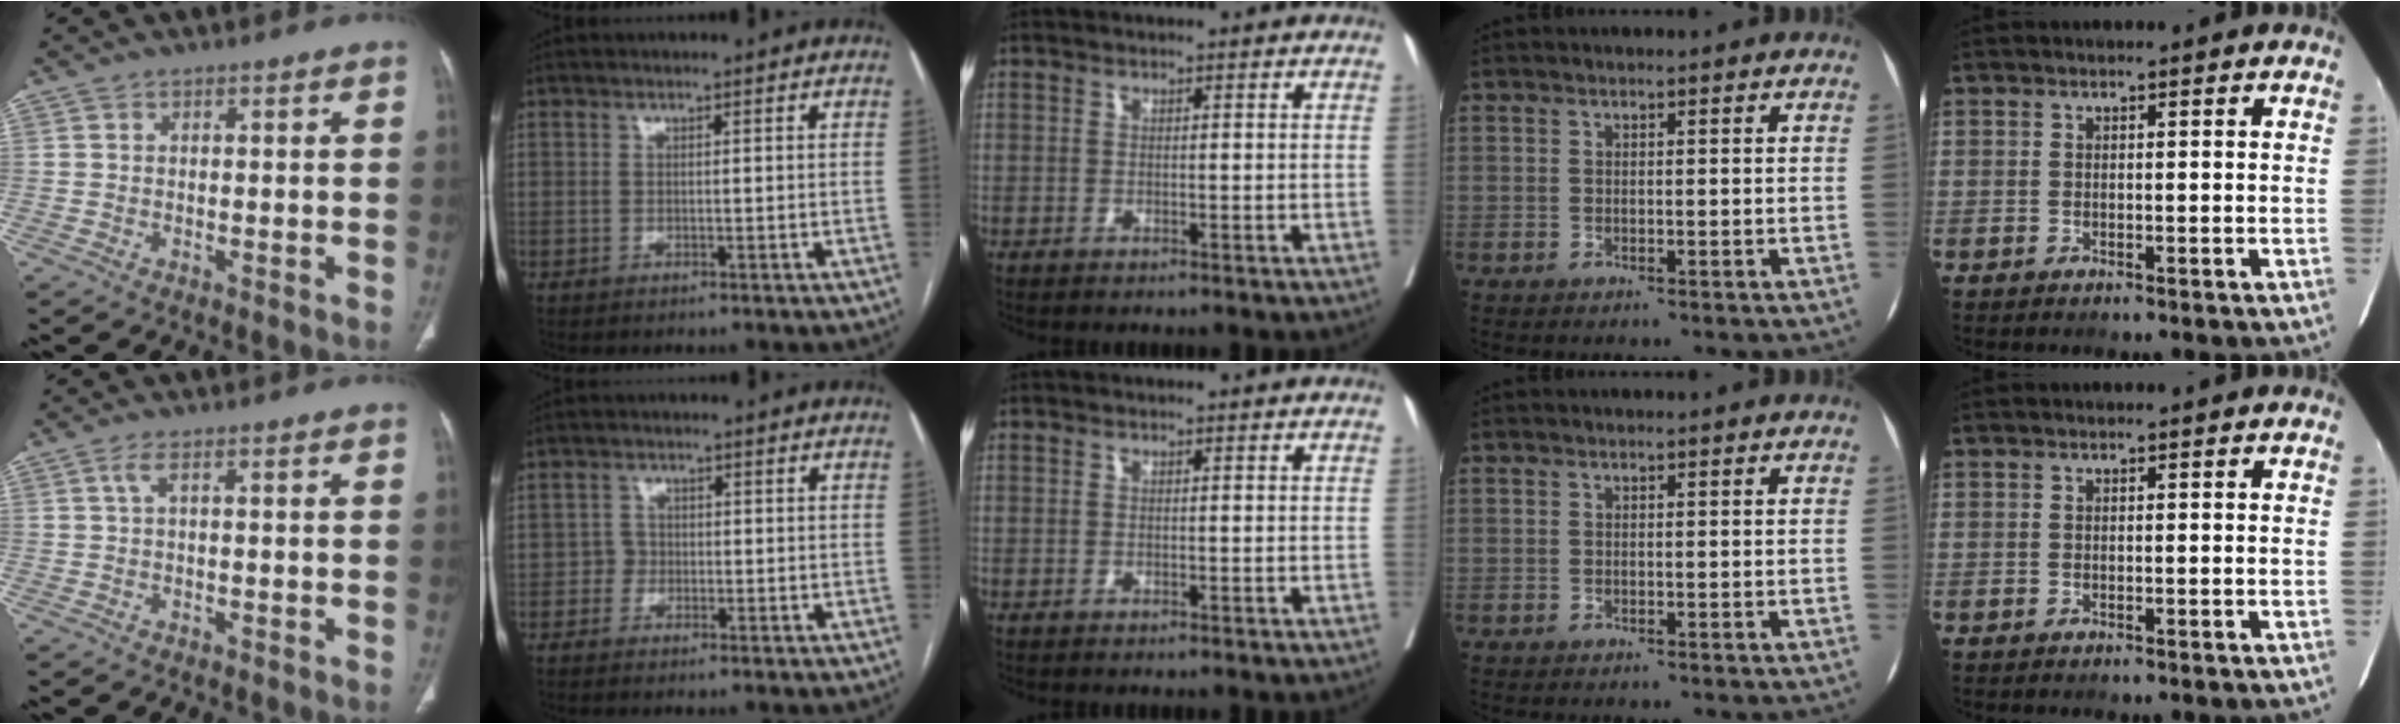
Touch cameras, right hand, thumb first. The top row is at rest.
{"thumb": {"total": 1.3, "force": [0.2, 0.2, 1.2], "torque": [-0.031, 0.009, 0.005]}, "index": {"total": 1.5, "force": [-0.8, 1.3, 0.1], "torque": [0.010, 0.009, -0.019]}}